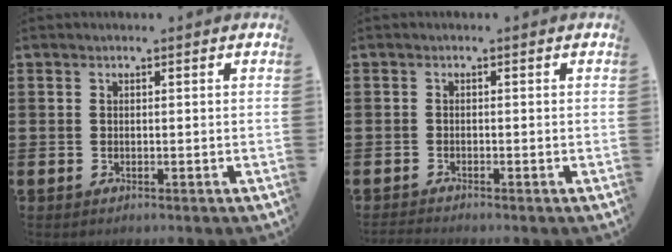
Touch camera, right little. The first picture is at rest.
{"total": 0.7, "force": [-0.7, 0.0, 0.1], "torque": [-0.002, -0.003, -0.014]}